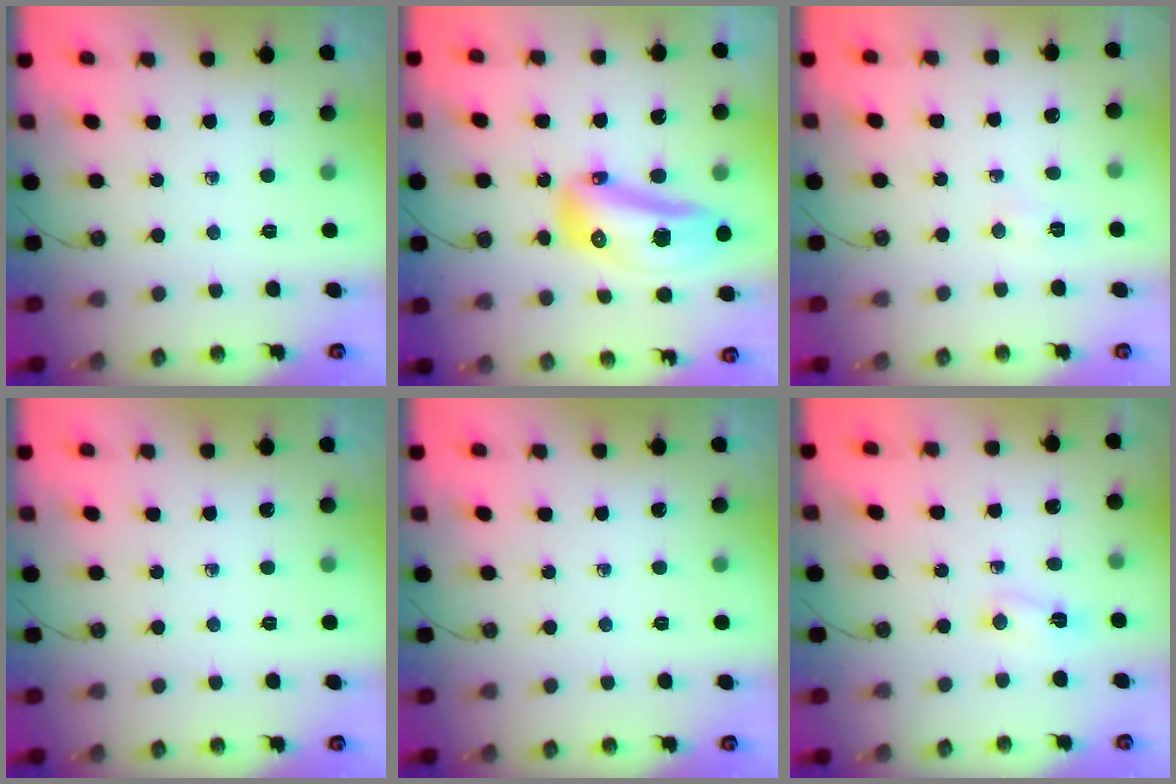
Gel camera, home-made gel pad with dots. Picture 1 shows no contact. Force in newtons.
{"total": 18.1, "press": 17.9, "slide": 2.2}
{"total": 2.9, "press": 2.9, "slide": 0.3}
{"total": 0.0}
{"total": 0.0}
{"total": 2.4, "press": 2.1, "slide": 1.1}